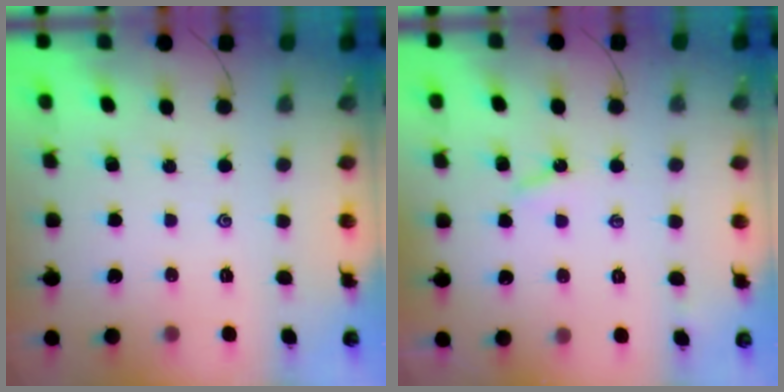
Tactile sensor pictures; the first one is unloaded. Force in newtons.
{"total": 2.5, "press": 2.4, "slide": 0.4}